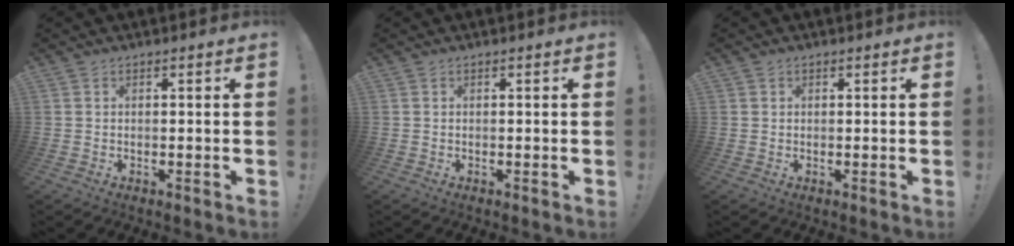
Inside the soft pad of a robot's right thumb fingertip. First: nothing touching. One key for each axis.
{"total": 0.0}
{"total": 0.8, "fx": 0.6, "fy": 0.6, "fz": 0.0, "tx": 0.000, "ty": 0.001, "tz": 0.011}